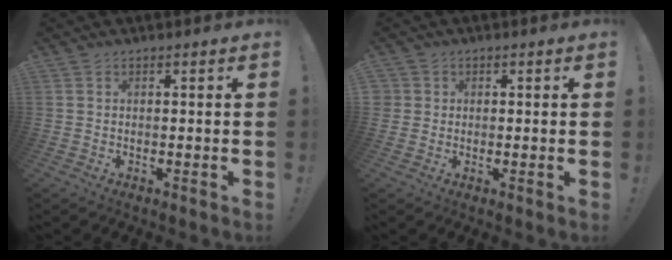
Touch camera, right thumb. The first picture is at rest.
{"total": 2.0, "force": [0.3, 2.0, 0.1], "torque": [-0.002, 0.004, 0.006]}